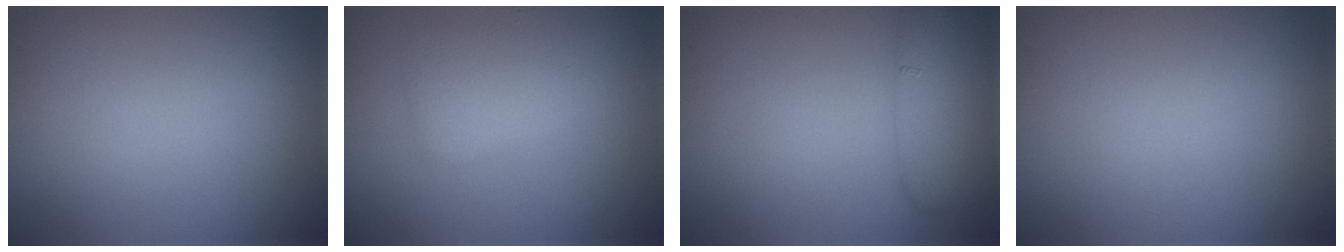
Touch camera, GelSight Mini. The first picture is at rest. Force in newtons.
{"total": 2.5, "press": 2.5, "slide": 0.1}
{"total": 3.2, "press": 3.2, "slide": 0.1}
{"total": 0.0}